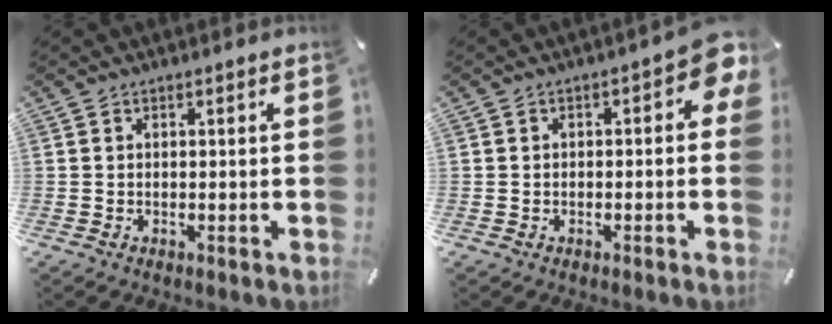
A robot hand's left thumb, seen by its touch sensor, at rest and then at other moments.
{"total": 4.6, "force": [-0.1, 2.7, 3.7], "torque": [-0.054, 0.009, -0.005]}